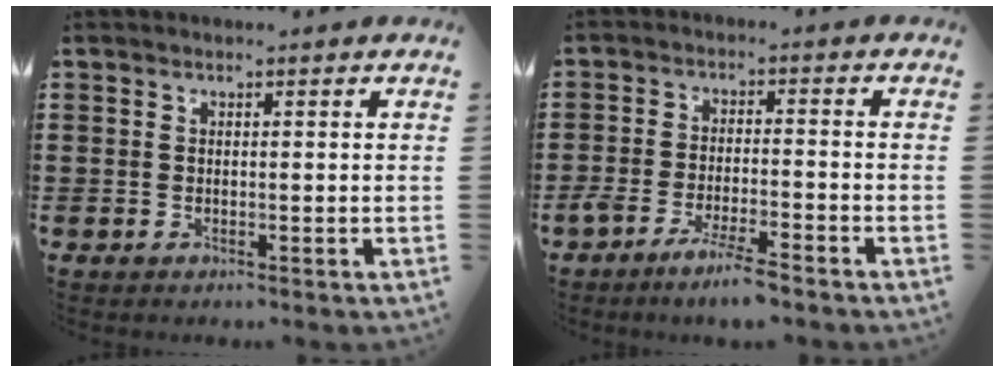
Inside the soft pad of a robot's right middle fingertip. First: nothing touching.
{"total": 5.4, "force": [-4.3, 0.2, 3.3], "torque": [-0.065, -0.009, -0.080]}